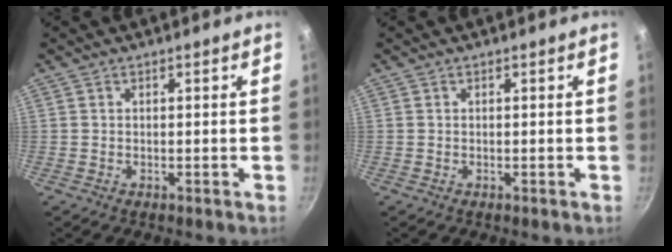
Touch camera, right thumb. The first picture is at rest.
{"total": 0.0}